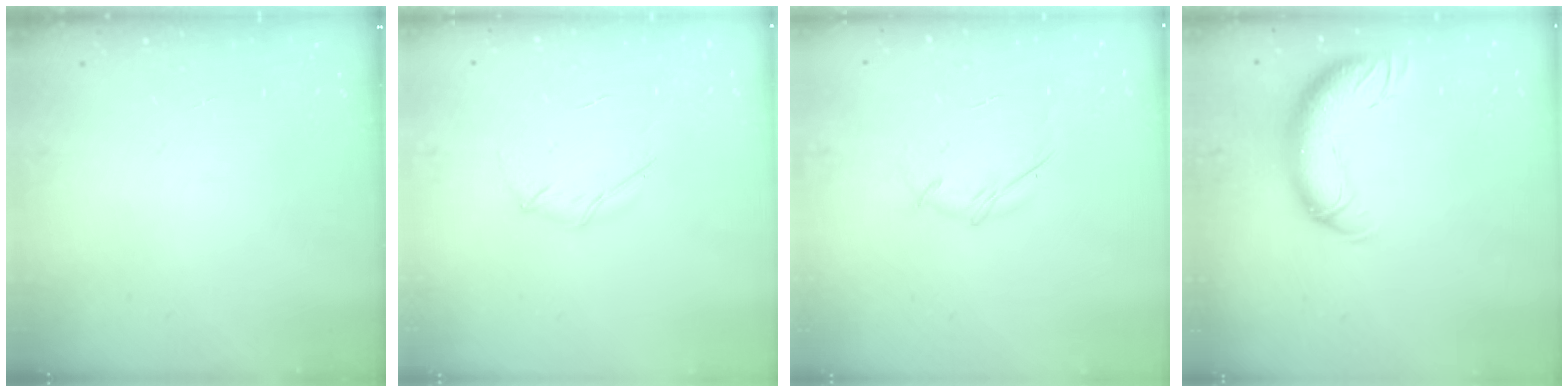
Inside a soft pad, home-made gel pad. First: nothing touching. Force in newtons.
{"total": 3.9, "press": 3.8, "slide": 0.9}
{"total": 3.8, "press": 3.7, "slide": 0.7}
{"total": 13.3, "press": 13.0, "slide": 2.9}